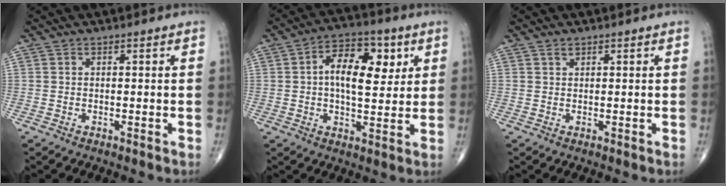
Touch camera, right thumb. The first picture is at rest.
{"total": 12.3, "force": [2.9, 6.7, 9.9], "torque": [-0.127, 0.001, 0.038]}
{"total": 1.0, "force": [0.7, 0.5, 0.4], "torque": [-0.005, -0.002, 0.011]}